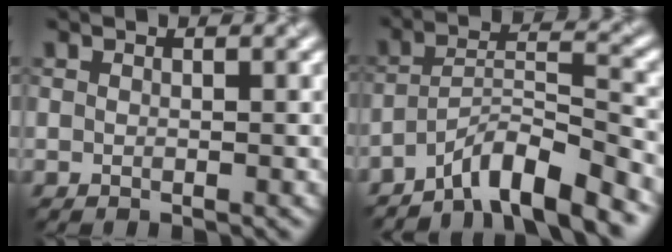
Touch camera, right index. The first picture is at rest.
{"total": 6.5, "force": [-5.2, 0.8, 3.8], "torque": [-0.057, 0.009, -0.093]}